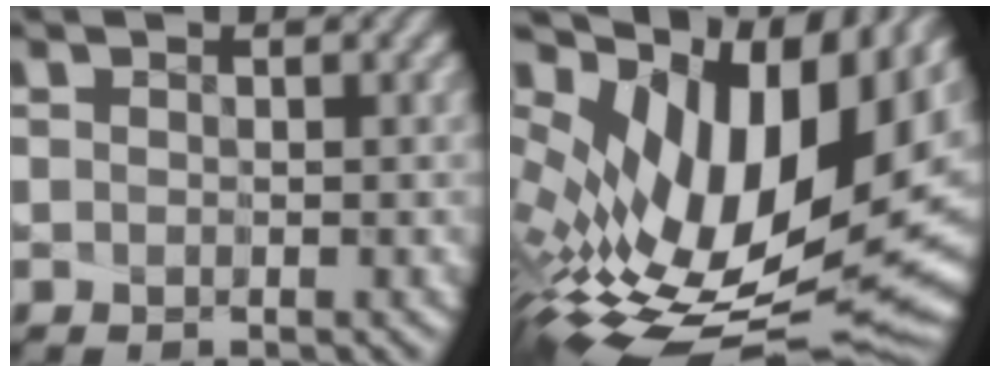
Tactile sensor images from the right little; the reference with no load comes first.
{"total": 14.1, "force": [2.3, 7.5, 11.7], "torque": [-0.182, -0.006, 0.056]}